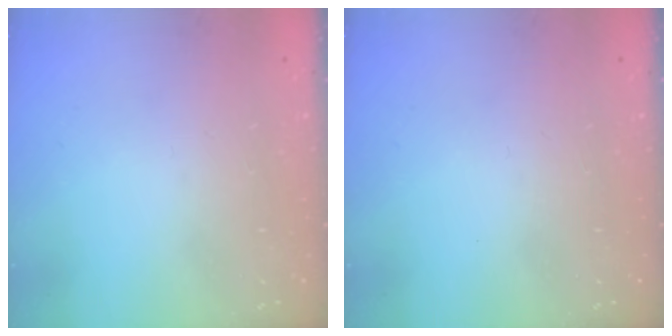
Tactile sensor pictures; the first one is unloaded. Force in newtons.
{"total": 0.0}